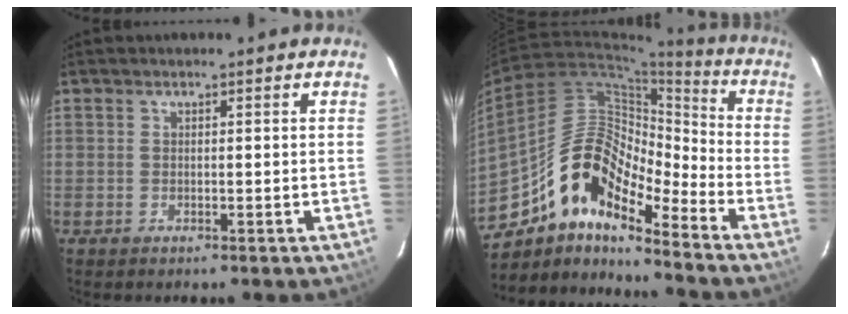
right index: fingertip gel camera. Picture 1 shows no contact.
{"total": 15.8, "force": [-11.2, 5.6, 9.5], "torque": [-0.159, 0.014, -0.222]}